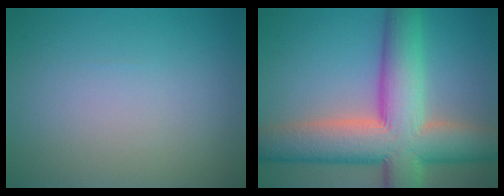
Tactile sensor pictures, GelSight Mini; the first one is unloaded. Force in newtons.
{"total": 12.4, "press": 12.3, "slide": 0.7}